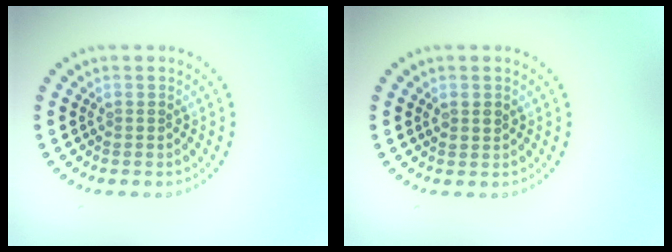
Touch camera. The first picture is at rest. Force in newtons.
{"total": 1.1, "press": 1.0, "slide": 0.4}